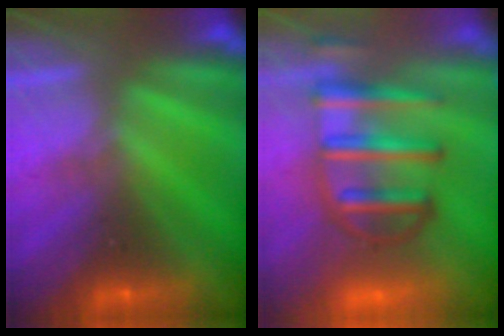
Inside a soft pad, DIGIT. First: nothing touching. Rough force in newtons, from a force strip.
{"total": 9.4}